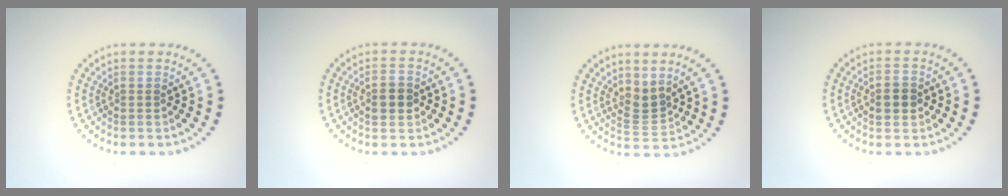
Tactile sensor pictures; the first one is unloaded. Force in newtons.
{"total": 2.5, "press": 2.5, "slide": 0.1}
{"total": 2.2, "press": 1.5, "slide": 1.6}
{"total": 2.4, "press": 2.4, "slide": 0.2}